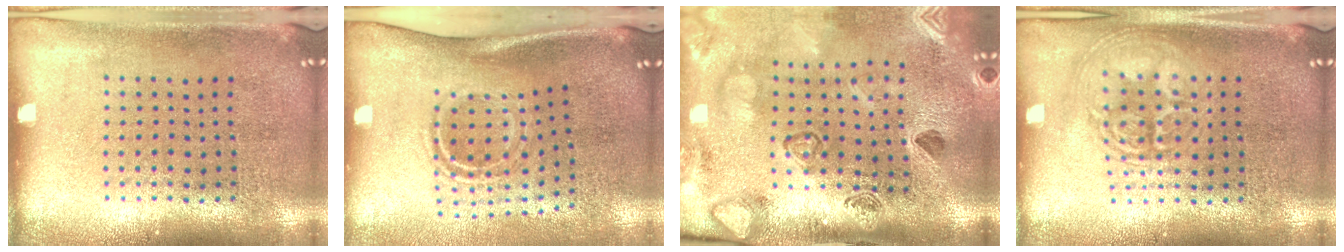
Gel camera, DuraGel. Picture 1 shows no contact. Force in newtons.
{"total": 1.8, "press": 1.1, "slide": 1.5}
{"total": 2.7, "press": 2.5, "slide": 1.0}
{"total": 3.1, "press": 3.0, "slide": 0.5}